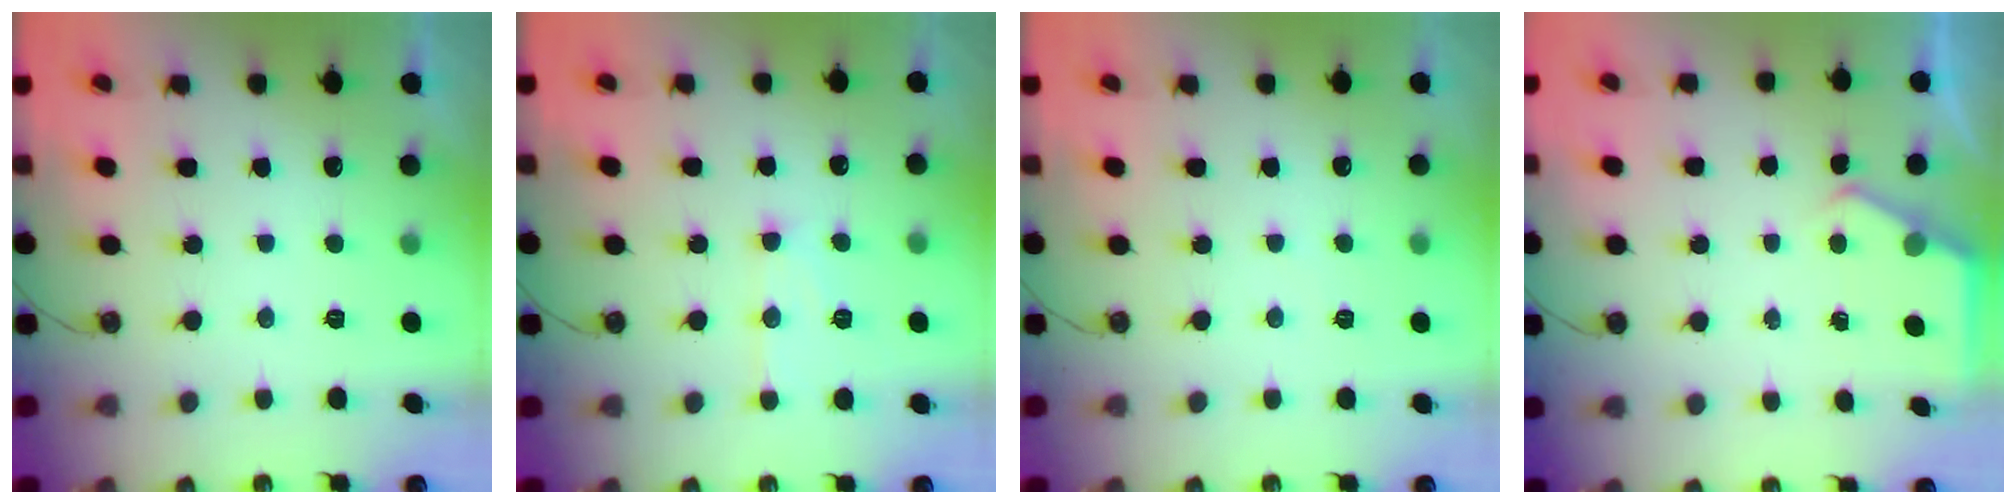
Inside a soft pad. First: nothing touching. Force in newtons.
{"total": 10.5, "press": 10.5, "slide": 1.0}
{"total": 1.8, "press": 1.7, "slide": 0.3}
{"total": 2.7, "press": 2.7, "slide": 0.5}